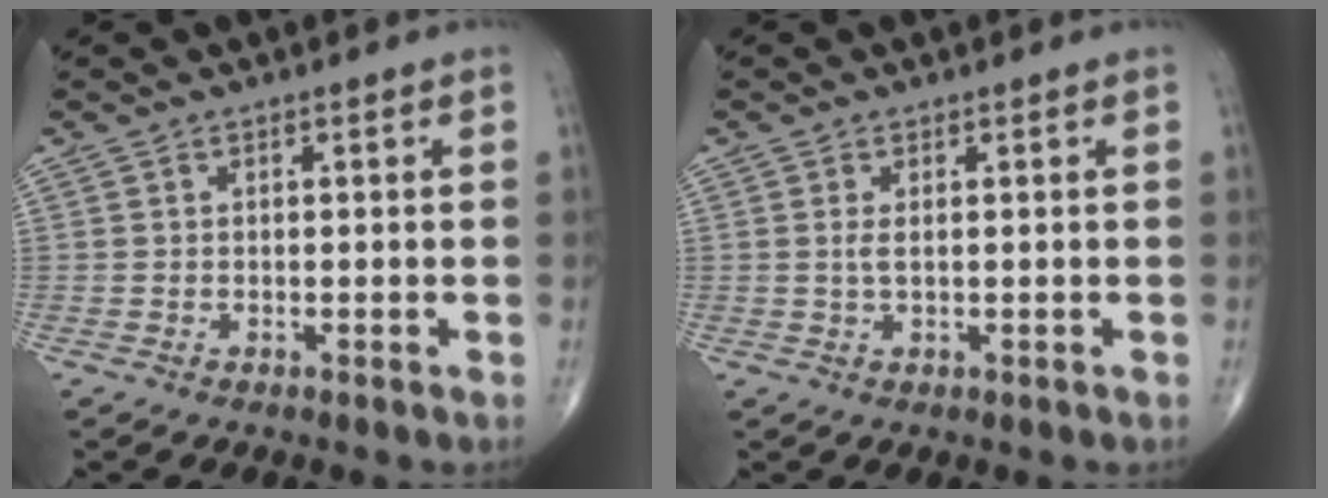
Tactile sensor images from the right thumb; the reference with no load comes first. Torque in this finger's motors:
{"motor_torque": [-0.59, 0.32, -0.02, -0.28, 0.00]}